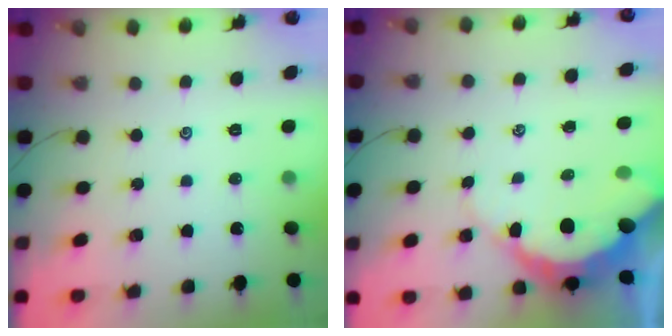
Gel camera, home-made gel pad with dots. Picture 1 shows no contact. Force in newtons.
{"total": 10.6, "press": 10.5, "slide": 1.2}